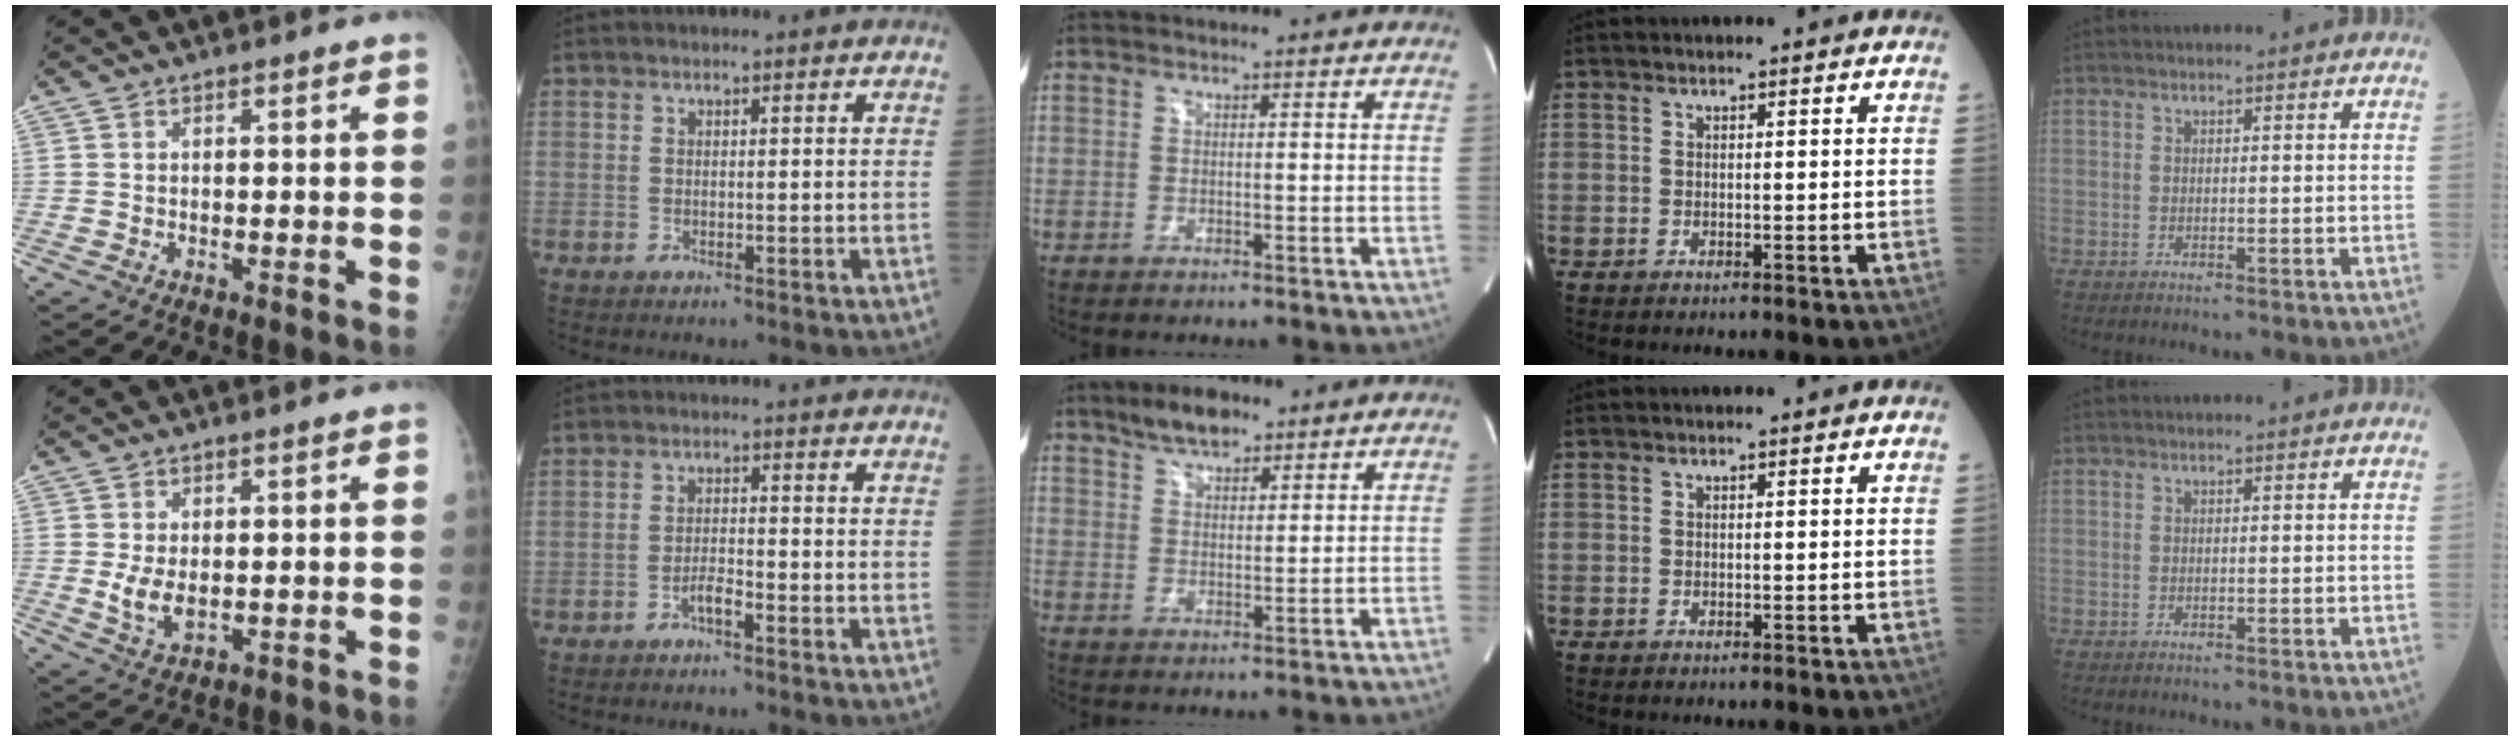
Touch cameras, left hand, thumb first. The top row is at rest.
{"thumb": {"total": 5.1, "force": [-0.2, 3.0, 4.1], "torque": [-0.070, -0.010, 0.005]}, "index": {"total": 2.1, "force": [-1.6, 0.2, 1.3], "torque": [-0.023, 0.000, -0.032]}, "middle": {"total": 5.5, "force": [4.3, 2.1, 2.7], "torque": [-0.052, 0.005, 0.078]}}